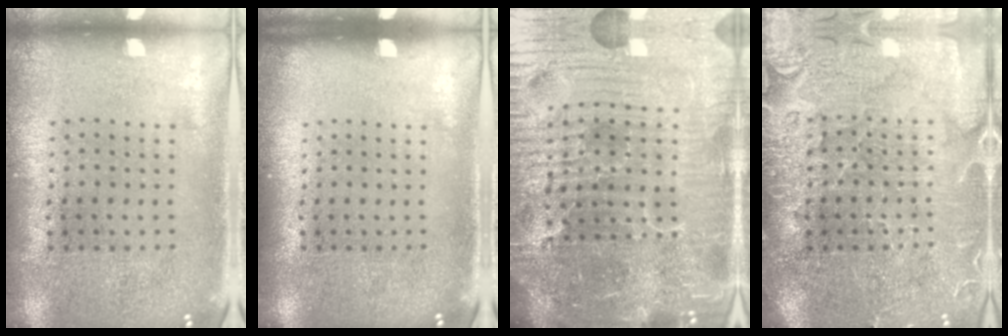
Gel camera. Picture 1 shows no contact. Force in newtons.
{"total": 0.0}
{"total": 6.8, "press": 6.1, "slide": 3.0}
{"total": 3.6, "press": 3.4, "slide": 1.2}